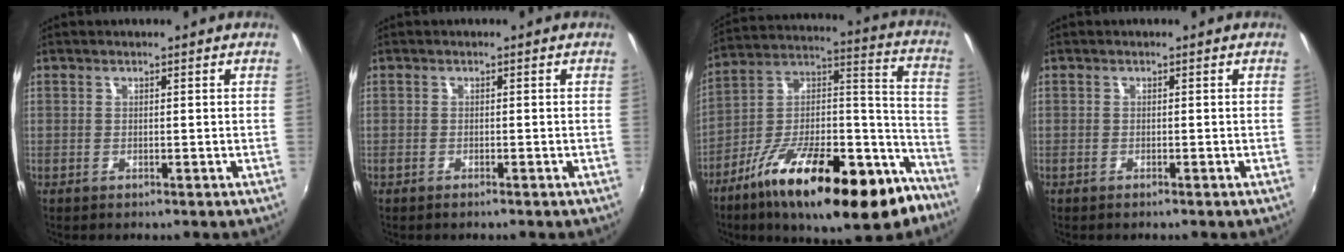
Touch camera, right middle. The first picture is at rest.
{"total": 0.9, "force": [-0.8, 0.2, 0.4], "torque": [-0.008, -0.003, -0.015]}
{"total": 28.2, "force": [-17.3, 9.8, 20.0], "torque": [-0.300, 0.006, -0.269]}
{"total": 0.6, "force": [-0.5, 0.1, 0.2], "torque": [-0.004, -0.003, -0.011]}